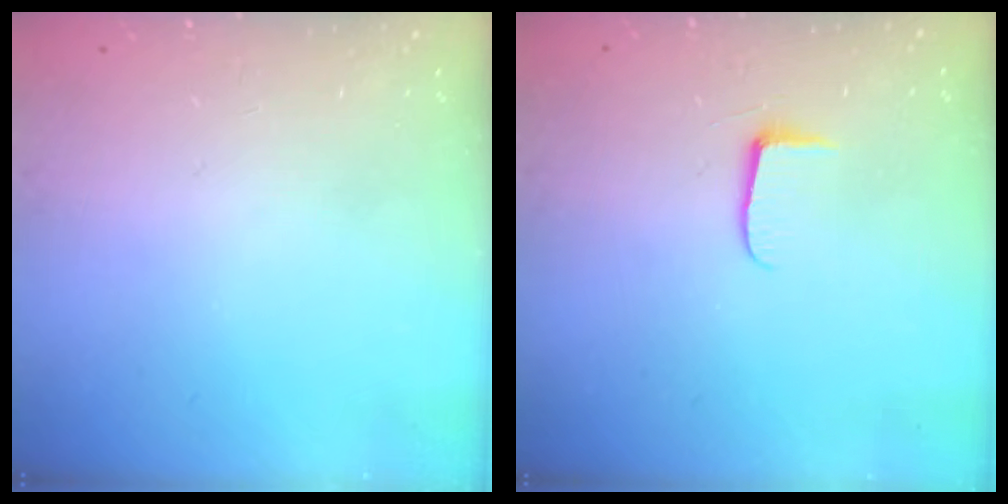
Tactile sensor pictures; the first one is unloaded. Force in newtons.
{"total": 5.3, "press": 5.2, "slide": 0.7}